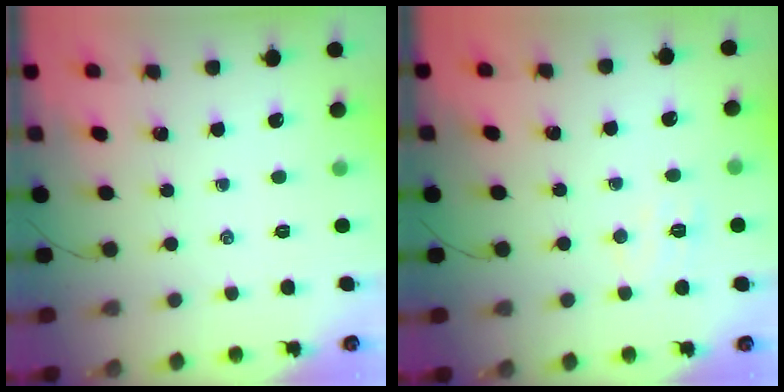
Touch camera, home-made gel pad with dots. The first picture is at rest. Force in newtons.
{"total": 5.2, "press": 5.1, "slide": 1.1}